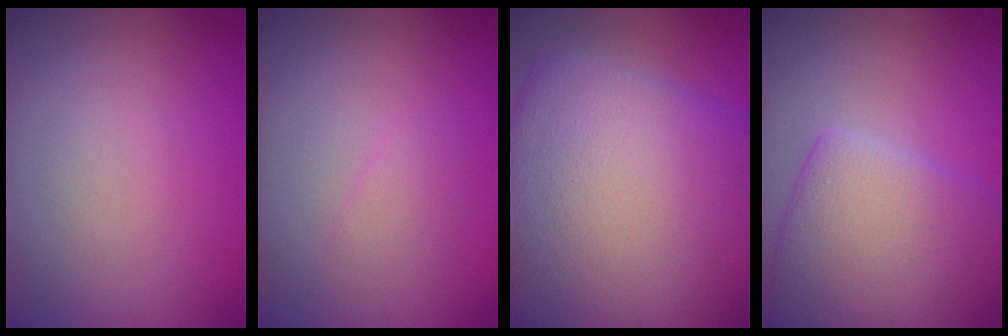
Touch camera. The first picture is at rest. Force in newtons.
{"total": 1.3, "press": 1.3, "slide": 0.2}
{"total": 19.1, "press": 19.1, "slide": 1.1}
{"total": 8.4, "press": 8.4, "slide": 0.2}